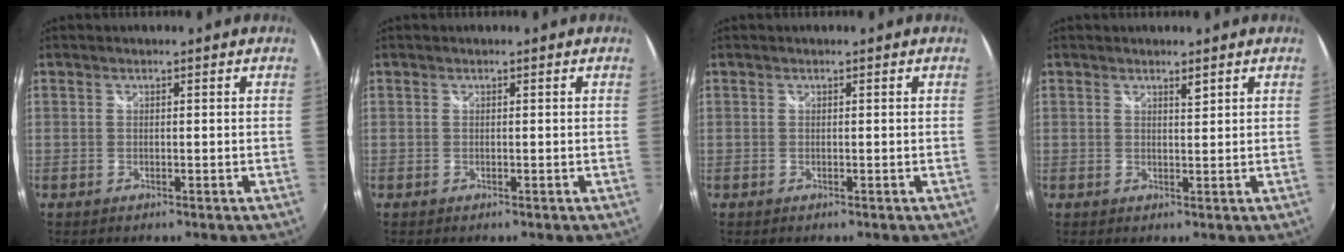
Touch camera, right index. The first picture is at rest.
{"total": 0.0}
{"total": 0.0}
{"total": 1.2, "force": [0.9, 0.1, 0.8], "torque": [-0.012, 0.000, 0.015]}